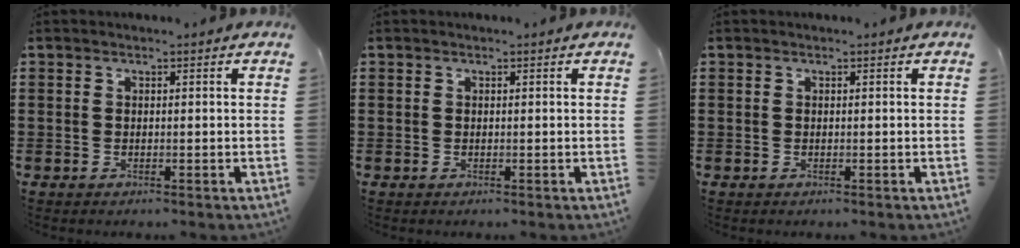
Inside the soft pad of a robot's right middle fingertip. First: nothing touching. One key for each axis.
{"total": 0.0}
{"total": 0.0}